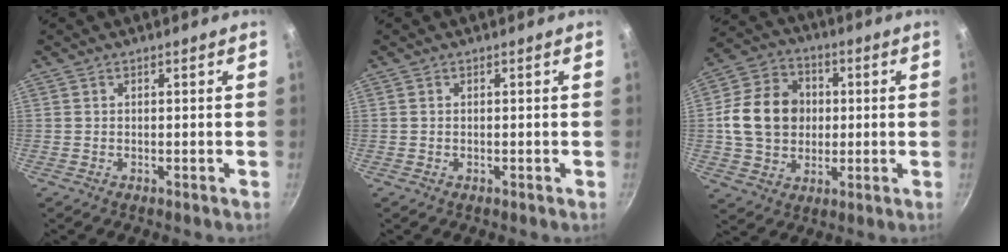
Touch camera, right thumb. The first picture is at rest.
{"total": 0.0}
{"total": 14.4, "force": [0.9, 11.9, 8.1], "torque": [-0.119, 0.017, 0.011]}